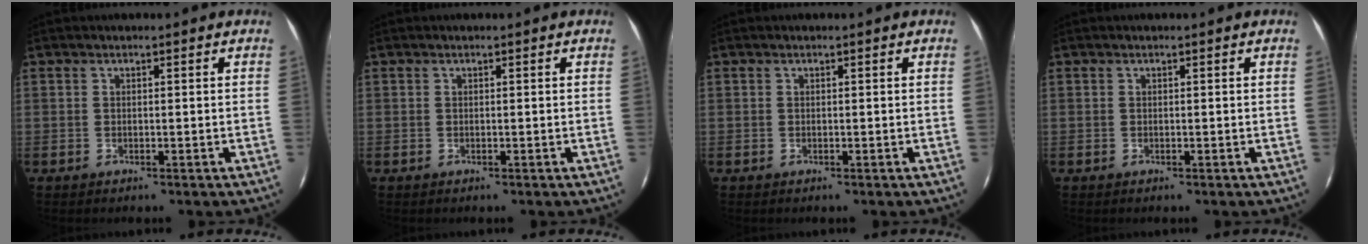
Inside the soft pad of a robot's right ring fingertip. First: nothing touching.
{"total": 0.0}
{"total": 0.0}
{"total": 0.0}